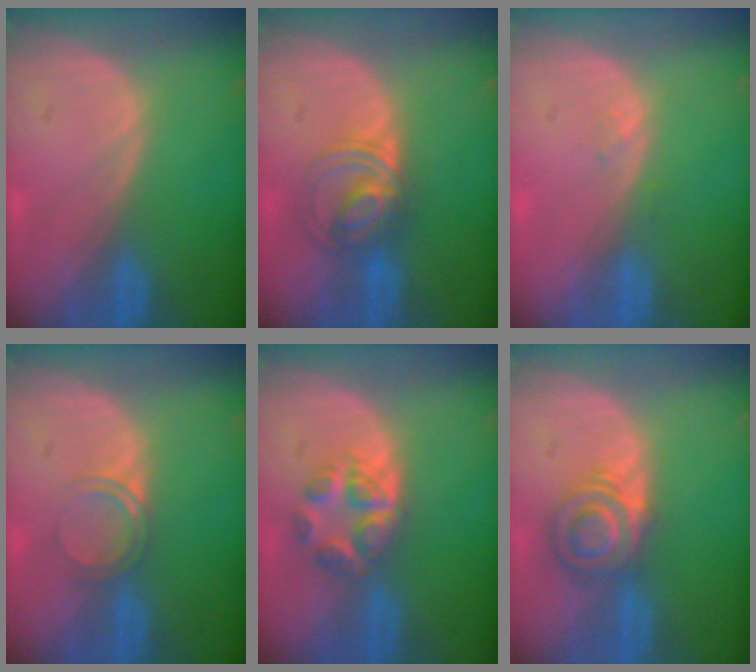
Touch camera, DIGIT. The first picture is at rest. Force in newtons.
{"total": 5.8, "press": 5.7, "slide": 0.5}
{"total": 0.9, "press": 0.8, "slide": 0.4}
{"total": 2.8, "press": 2.8, "slide": 0.2}
{"total": 5.4, "press": 5.2, "slide": 1.5}
{"total": 5.7, "press": 5.6, "slide": 1.1}